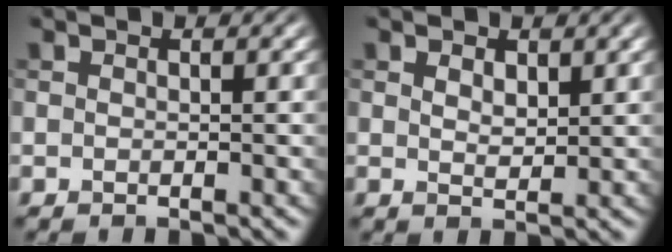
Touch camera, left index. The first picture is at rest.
{"total": 1.6, "force": [1.0, 0.8, 0.9], "torque": [-0.015, -0.004, 0.020]}